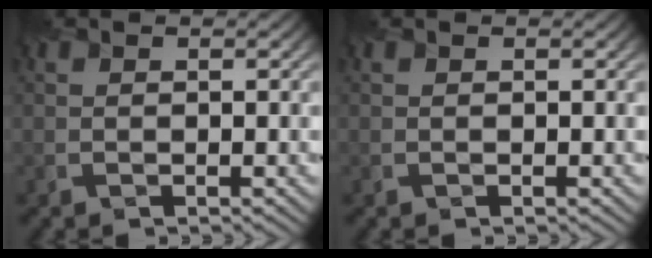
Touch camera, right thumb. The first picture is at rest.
{"total": 0.0}